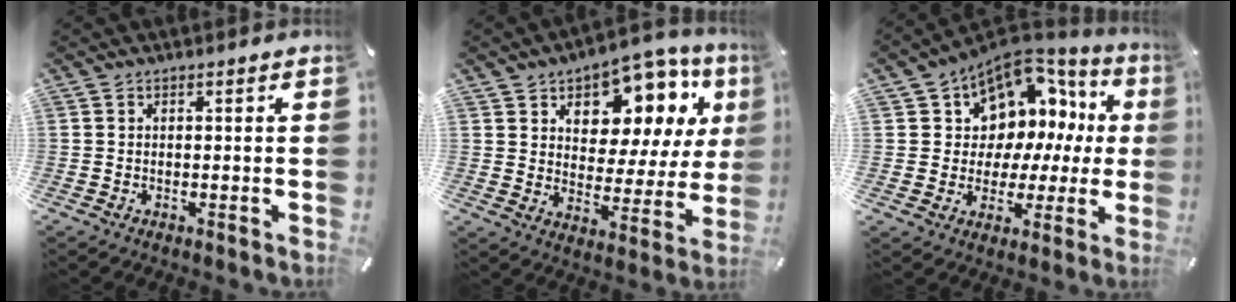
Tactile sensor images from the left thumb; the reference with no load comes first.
{"total": 11.7, "force": [7.4, 7.7, 4.7], "torque": [-0.064, -0.070, 0.130]}
{"total": 10.8, "force": [5.6, 8.6, 3.2], "torque": [-0.051, -0.068, 0.103]}